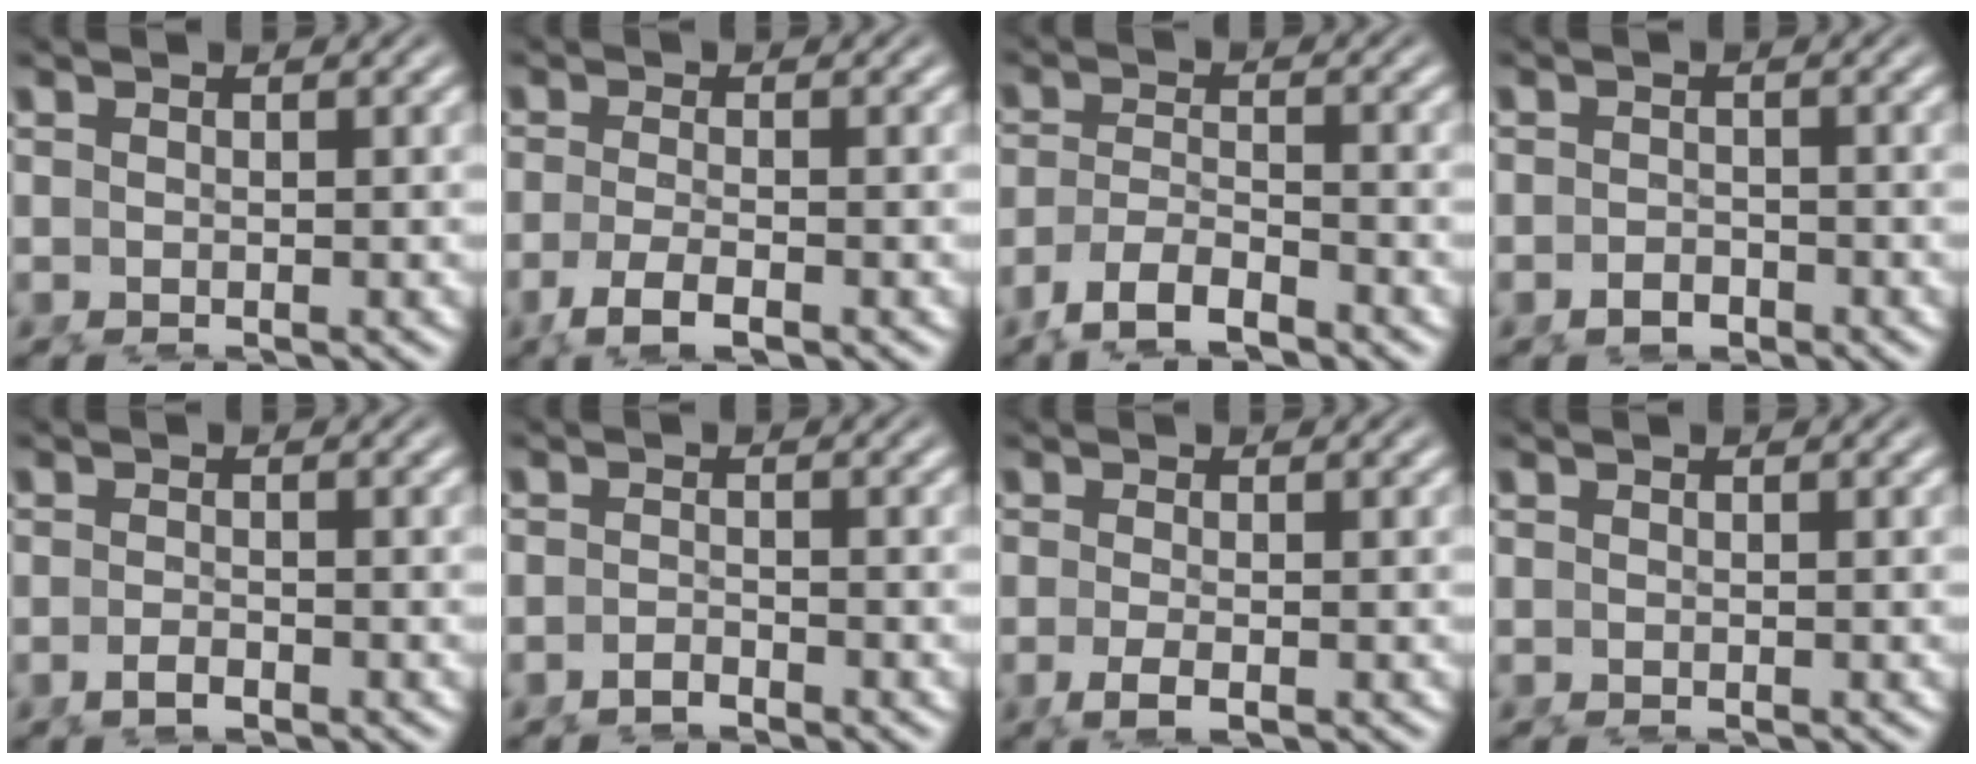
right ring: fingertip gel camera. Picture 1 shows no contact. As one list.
[{"total": 2.5, "force": [-1.6, 0.0, 1.9], "torque": [-0.038, -0.010, -0.023]}, {"total": 3.5, "force": [-2.8, 1.2, 1.8], "torque": [-0.042, -0.017, -0.042]}, {"total": 1.1, "force": [-1.1, -0.1, -0.1], "torque": [0.009, -0.005, -0.016]}, {"total": 1.1, "force": [-0.9, -0.4, 0.4], "torque": [-0.003, 0.000, -0.017]}, {"total": 1.2, "force": [-1.1, -0.5, -0.1], "torque": [0.006, -0.001, -0.023]}, {"total": 1.6, "force": [-1.0, 0.0, 1.3], "torque": [-0.030, -0.010, -0.011]}, {"total": 0.0}]